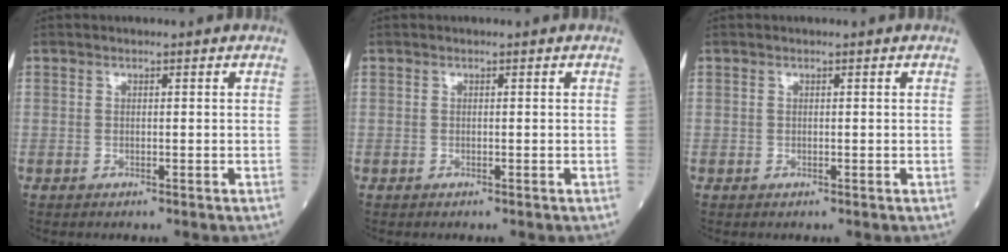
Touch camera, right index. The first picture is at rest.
{"total": 0.0}
{"total": 0.0}